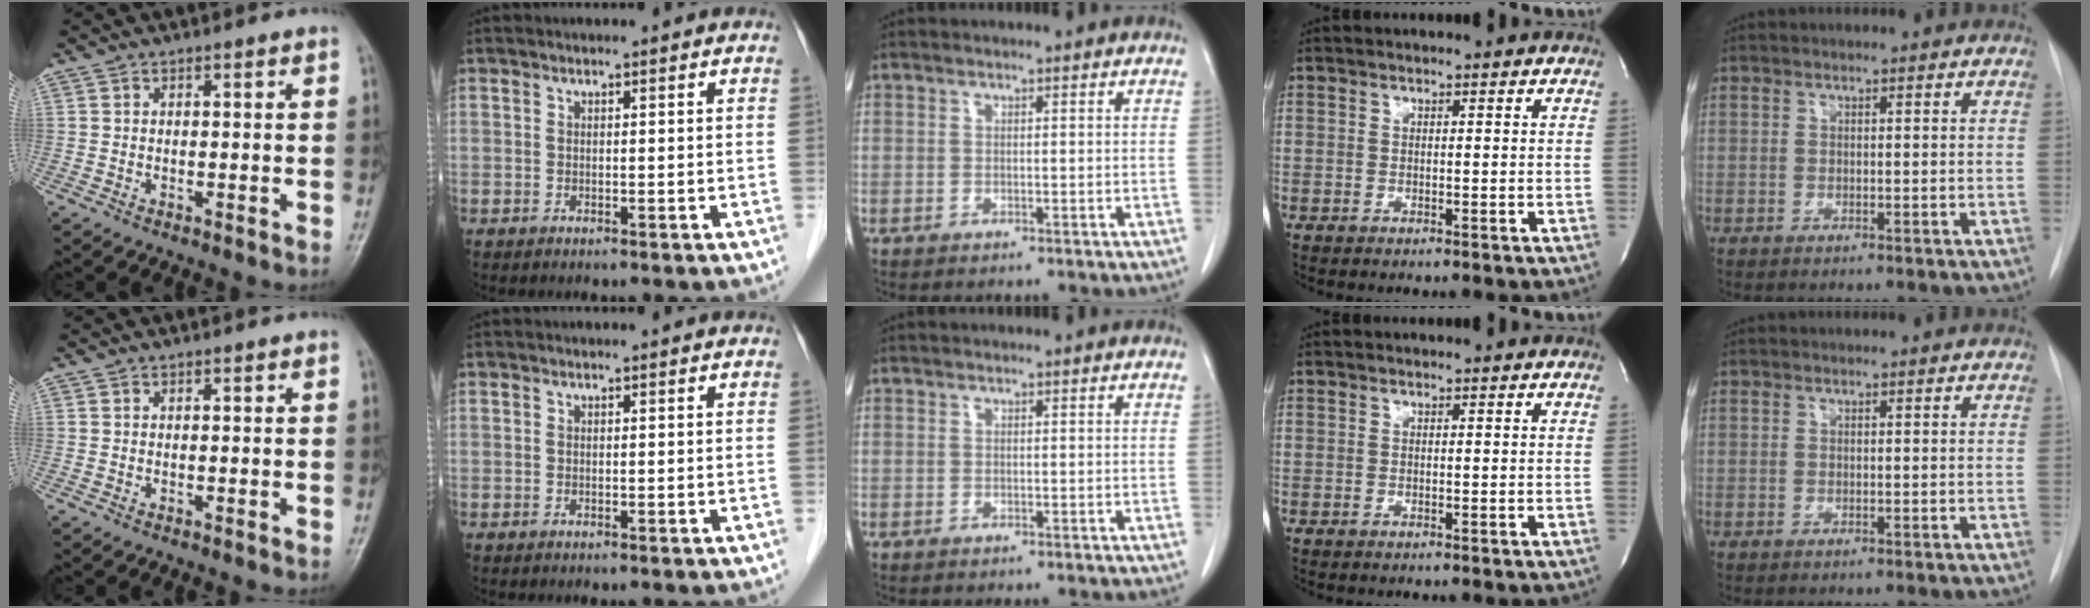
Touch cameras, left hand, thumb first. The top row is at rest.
{}